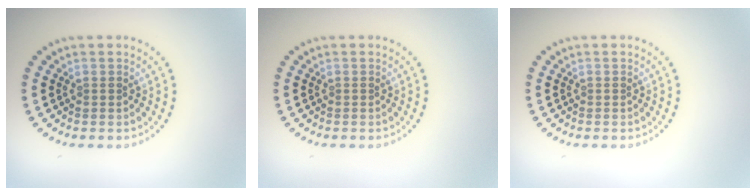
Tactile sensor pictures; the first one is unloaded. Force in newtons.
{"total": 0.0}
{"total": 0.0}